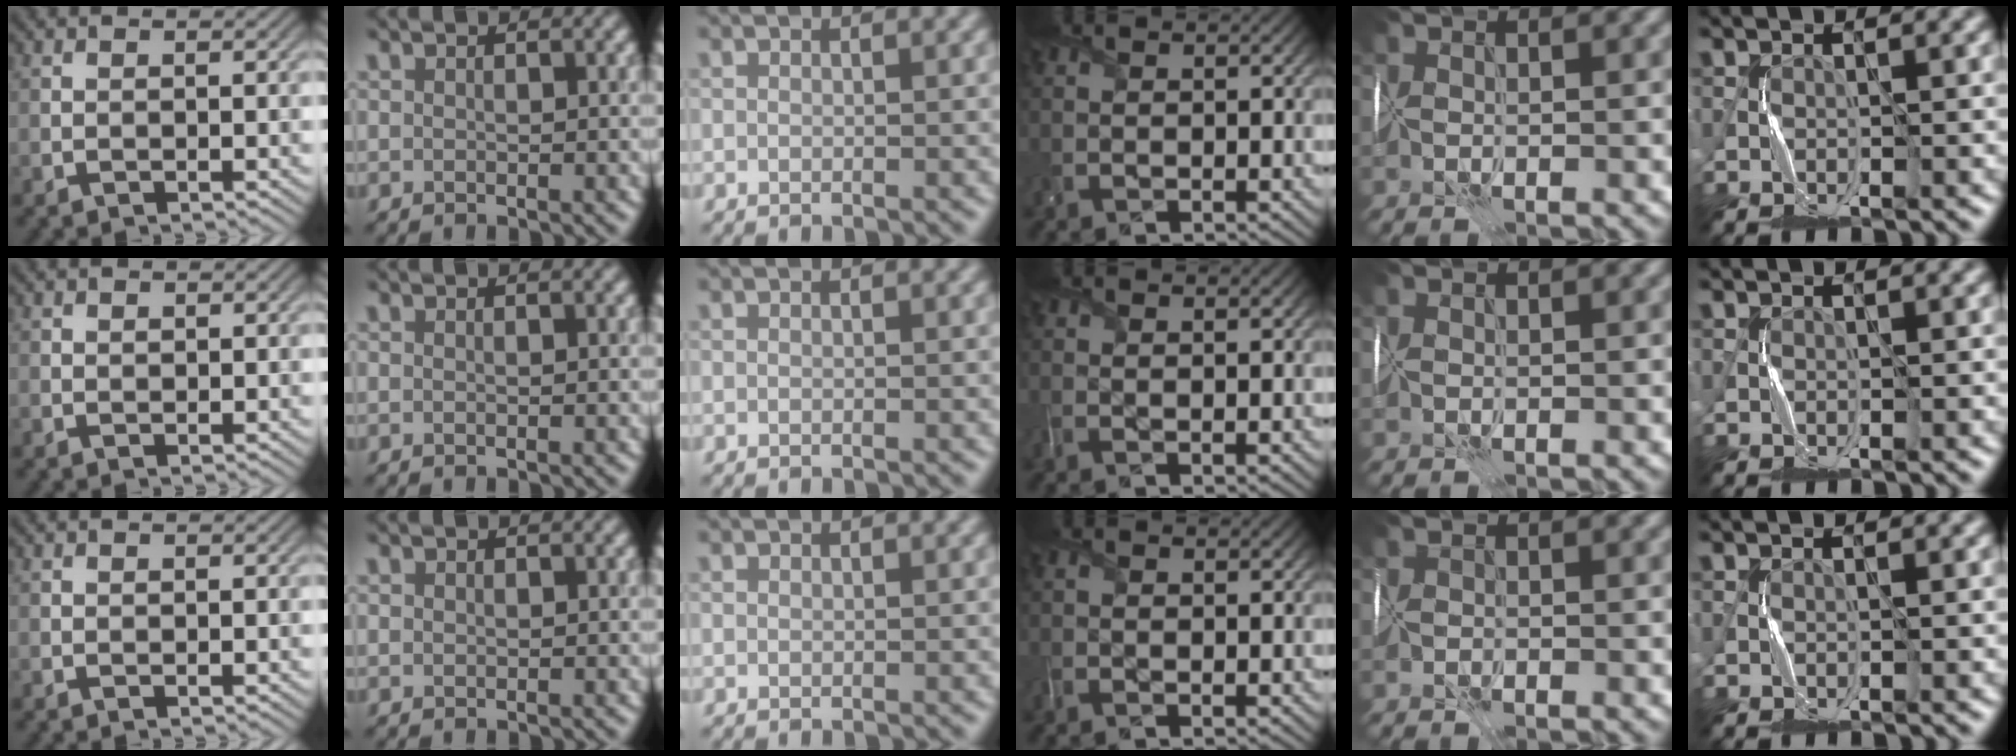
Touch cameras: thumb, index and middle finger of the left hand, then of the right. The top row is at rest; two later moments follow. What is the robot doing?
{"motion": "wrap", "object": "cellophane"}